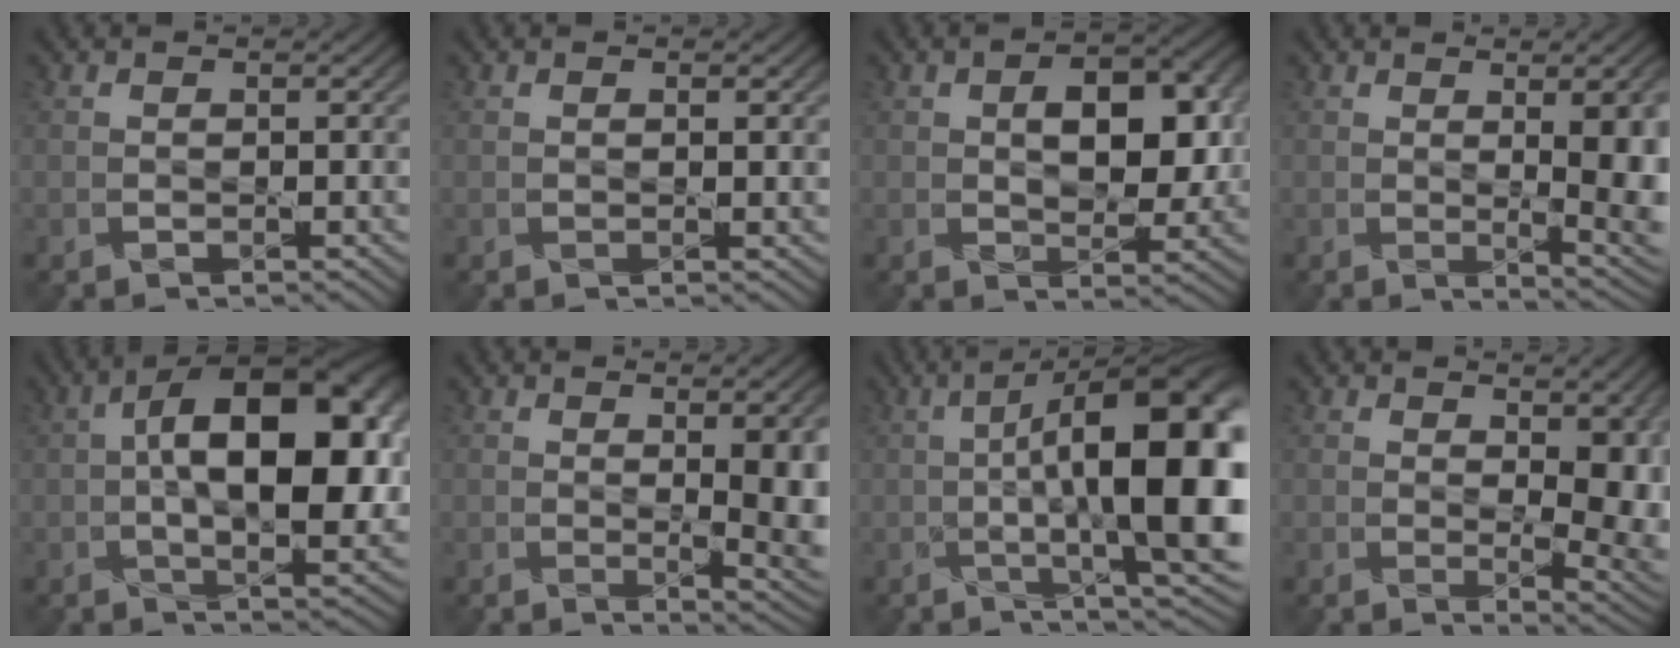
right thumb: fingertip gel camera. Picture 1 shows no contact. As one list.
[{"total": 0.5, "force": [0.4, -0.1, 0.4], "torque": [-0.006, 0.000, 0.007]}, {"total": 6.8, "force": [0.9, 3.9, 5.6], "torque": [-0.085, 0.000, 0.015]}, {"total": 9.9, "force": [0.3, 3.5, 9.2], "torque": [-0.103, 0.004, 0.013]}, {"total": 15.5, "force": [1.4, 7.7, 13.4], "torque": [-0.192, 0.013, 0.018]}, {"total": 8.7, "force": [0.4, 3.0, 8.2], "torque": [-0.101, -0.004, 0.018]}, {"total": 16.8, "force": [-0.2, 5.0, 16.0], "torque": [-0.217, 0.007, 0.000]}, {"total": 7.1, "force": [0.8, 3.4, 6.2], "torque": [-0.095, -0.016, 0.025]}]